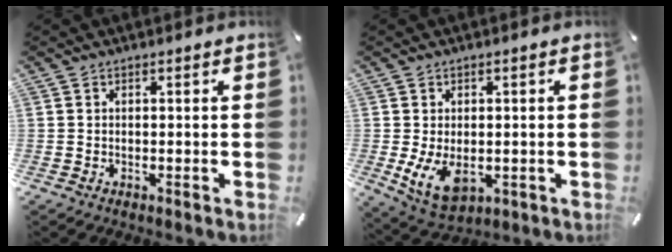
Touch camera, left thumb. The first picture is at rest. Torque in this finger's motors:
{"motor_torque": [1.67, 1.90, 1.04, 0.34, 0.11]}